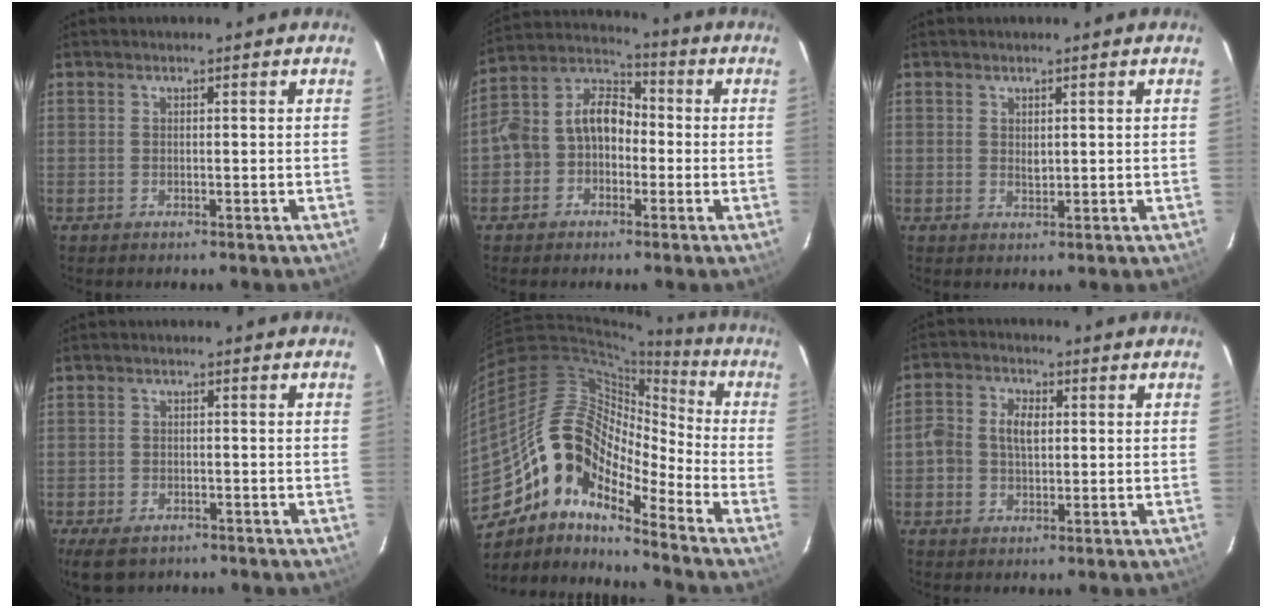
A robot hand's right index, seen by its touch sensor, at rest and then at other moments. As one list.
[{"total": 9.9, "force": [-2.4, 7.8, 5.7], "torque": [-0.120, 0.039, -0.048]}, {"total": 1.2, "force": [0.4, 0.8, 0.8], "torque": [-0.013, 0.001, 0.008]}, {"total": 6.3, "force": [-4.4, 3.3, 3.0], "torque": [-0.076, -0.014, -0.070]}, {"total": 17.0, "force": [-10.5, 7.5, 11.1], "torque": [-0.187, 0.000, -0.214]}, {"total": 5.5, "force": [0.1, 4.0, 3.8], "torque": [-0.071, 0.015, 0.001]}]